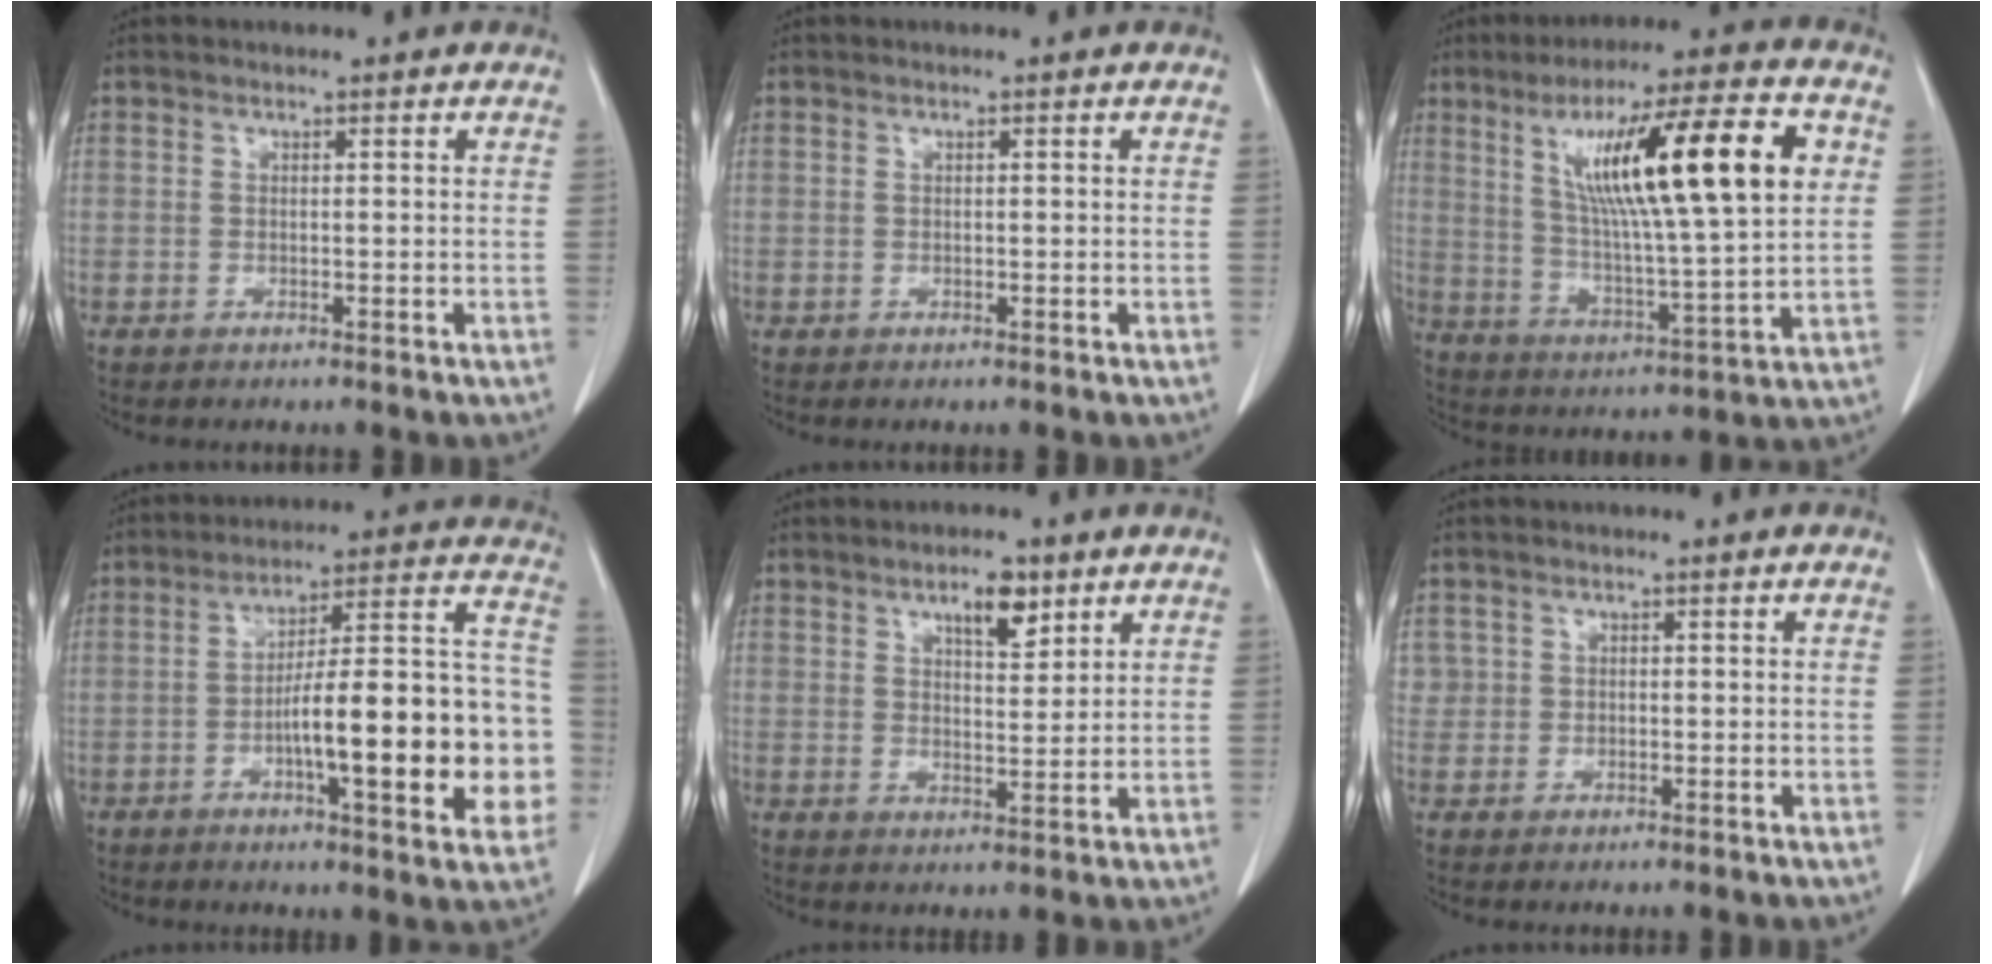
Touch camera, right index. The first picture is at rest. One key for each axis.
{"total": 0.0}
{"total": 21.6, "fx": 6.7, "fy": 2.3, "fz": 20.5, "tx": -0.340, "ty": 0.020, "tz": 0.105}
{"total": 21.9, "fx": -4.8, "fy": 4.3, "fz": 20.9, "tx": -0.234, "ty": 0.036, "tz": -0.061}
{"total": 5.9, "fx": 3.4, "fy": 2.2, "fz": 4.2, "tx": -0.072, "ty": 0.000, "tz": 0.057}
{"total": 2.6, "fx": 0.3, "fy": 2.6, "fz": 0.3, "tx": 0.001, "ty": 0.014, "tz": 0.013}